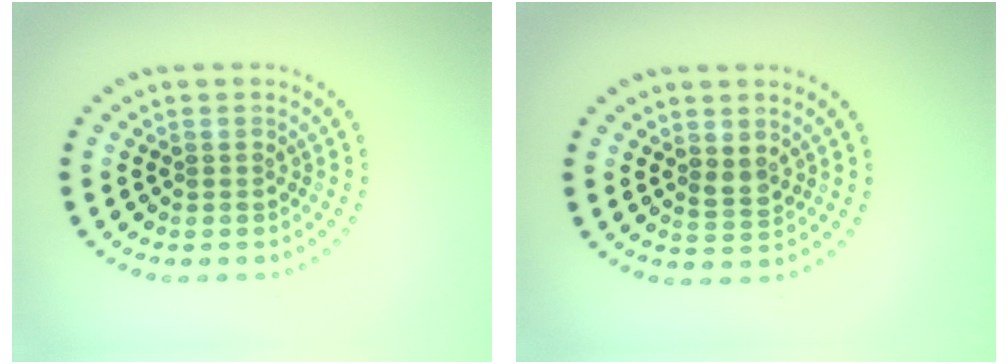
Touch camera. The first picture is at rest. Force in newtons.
{"total": 1.4, "press": 1.3, "slide": 0.6}